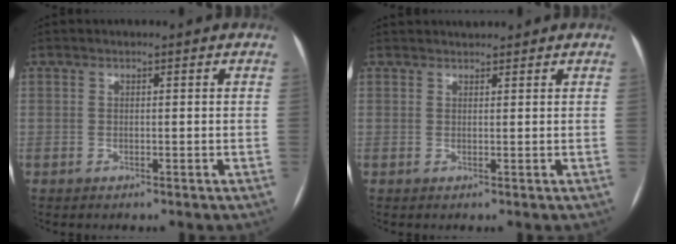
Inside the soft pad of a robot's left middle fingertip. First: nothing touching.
{"total": 2.1, "force": [2.0, 0.5, 0.3], "torque": [-0.003, 0.021, 0.033]}